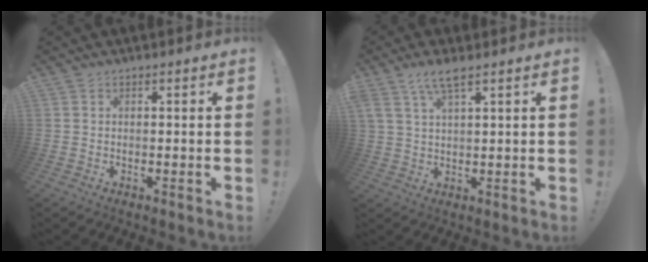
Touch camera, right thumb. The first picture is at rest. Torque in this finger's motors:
{"motor_torque": [1.20, 1.27, 0.79, 0.47, 0.09]}